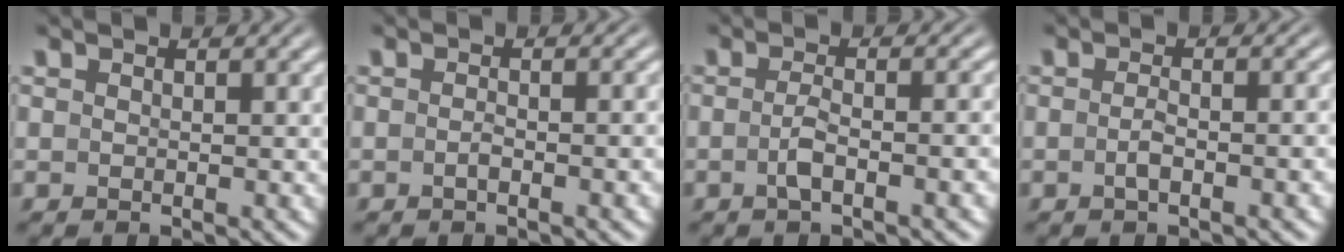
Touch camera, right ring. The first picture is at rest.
{"total": 1.1, "force": [-0.9, -0.2, 0.6], "torque": [-0.012, 0.002, -0.016]}
{"total": 2.2, "force": [-1.5, -0.3, 1.7], "torque": [-0.035, -0.008, -0.020]}
{"total": 1.6, "force": [-1.1, -0.1, 1.2], "torque": [-0.020, -0.002, -0.019]}